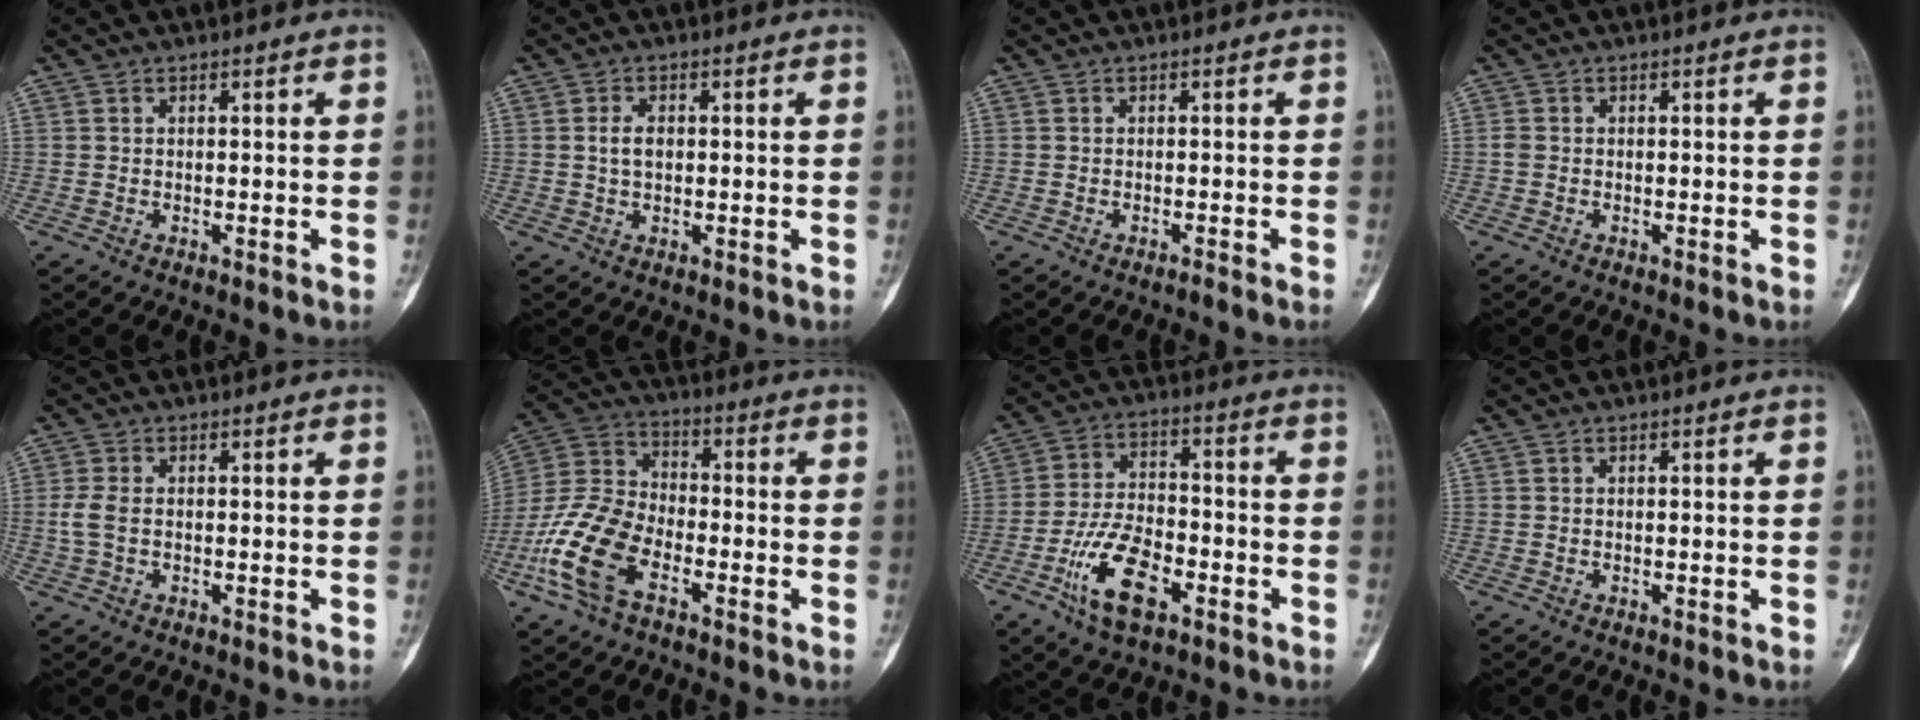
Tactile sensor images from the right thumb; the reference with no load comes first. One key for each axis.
{"total": 3.1, "fx": 0.3, "fy": 1.9, "fz": 2.4, "tx": -0.044, "ty": 0.004, "tz": 0.006}
{"total": 0.5, "fx": -0.5, "fy": -0.2, "fz": 0.2, "tx": -0.008, "ty": 0.005, "tz": -0.010}
{"total": 0.9, "fx": -0.1, "fy": 0.7, "fz": 0.6, "tx": -0.014, "ty": 0.000, "tz": -0.003}
{"total": 3.1, "fx": -0.2, "fy": 1.7, "fz": 2.5, "tx": -0.073, "ty": 0.004, "tz": -0.006}
{"total": 14.9, "fx": -6.6, "fy": 8.3, "fz": 10.5, "tx": -0.226, "ty": 0.029, "tz": -0.134}
{"total": 12.5, "fx": -5.8, "fy": 6.2, "fz": 9.2, "tx": -0.169, "ty": 0.026, "tz": -0.103}
{"total": 0.0}